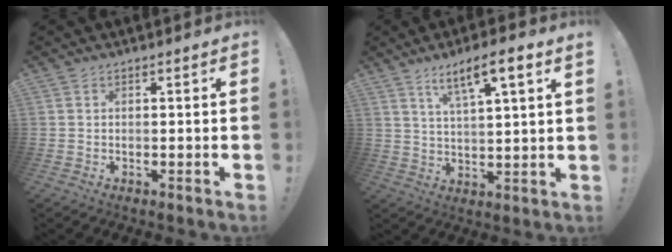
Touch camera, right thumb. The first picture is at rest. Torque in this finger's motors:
{"motor_torque": [0.16, 0.22, 0.56, 0.29, 0.01]}